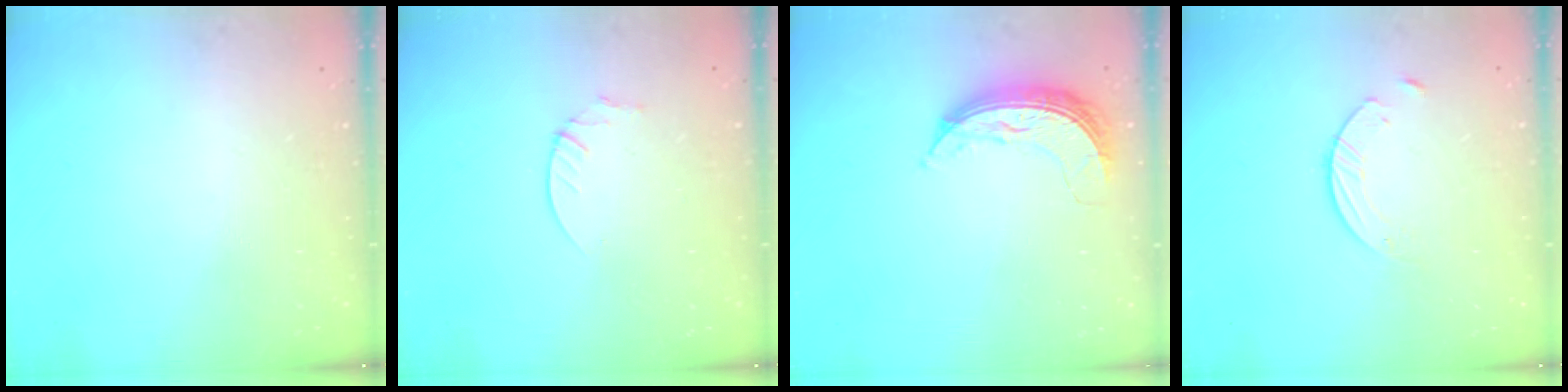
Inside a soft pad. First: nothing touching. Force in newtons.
{"total": 2.1, "press": 2.1, "slide": 0.2}
{"total": 7.6, "press": 7.6, "slide": 0.1}
{"total": 1.4, "press": 1.4, "slide": 0.2}